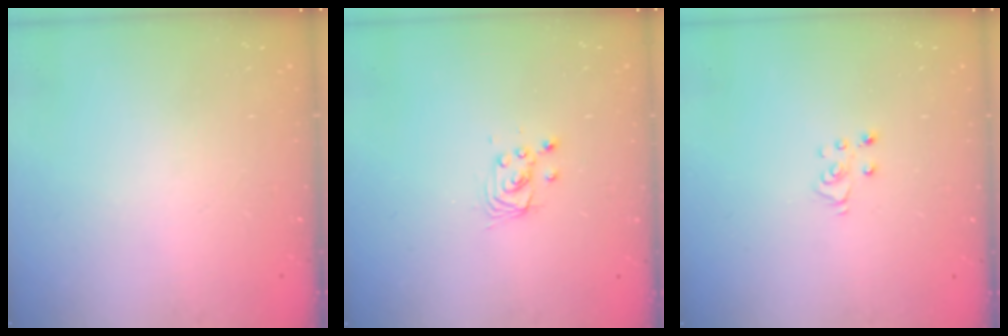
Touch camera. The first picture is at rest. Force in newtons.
{"total": 2.7, "press": 2.7, "slide": 0.2}
{"total": 3.6, "press": 3.6, "slide": 0.2}